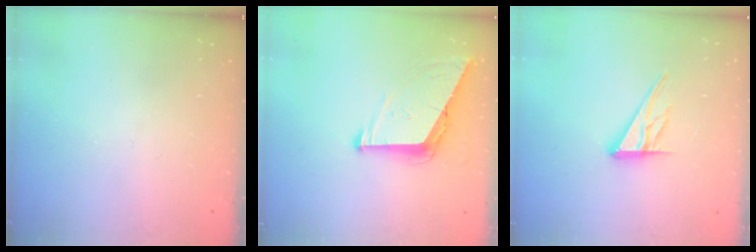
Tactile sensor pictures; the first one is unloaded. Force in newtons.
{"total": 7.8, "press": 7.8, "slide": 0.9}
{"total": 11.6, "press": 11.5, "slide": 1.0}